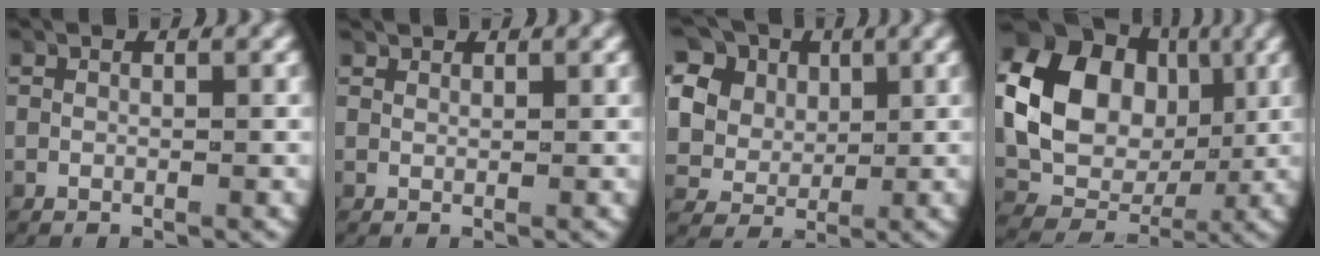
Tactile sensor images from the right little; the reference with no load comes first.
{"total": 0.9, "force": [0.9, 0.1, 0.0], "torque": [-0.001, -0.001, 0.021]}
{"total": 11.2, "force": [2.8, 9.7, 4.9], "torque": [-0.128, -0.011, 0.040]}
{"total": 14.1, "force": [2.1, 11.6, 7.8], "torque": [-0.169, -0.012, 0.035]}